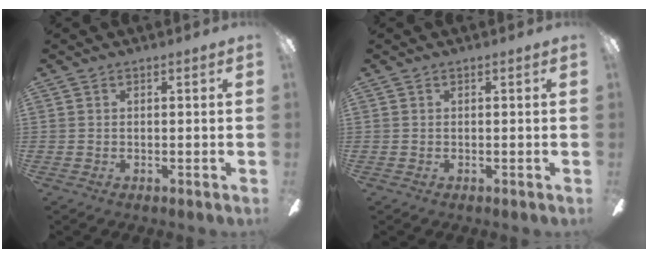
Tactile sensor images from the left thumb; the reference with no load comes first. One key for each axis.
{"total": 0.0}